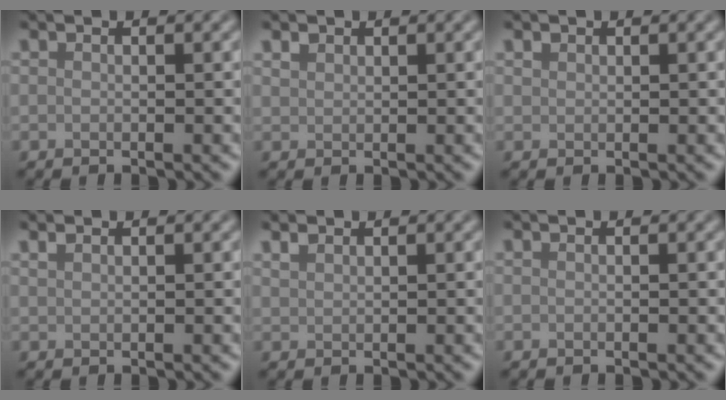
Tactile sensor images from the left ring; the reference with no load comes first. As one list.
[{"total": 1.0, "force": [0.7, 0.6, 0.2], "torque": [-0.005, 0.001, 0.015]}, {"total": 0.6, "force": [0.4, 0.5, 0.1], "torque": [0.001, -0.001, 0.009]}, {"total": 0.8, "force": [0.7, 0.3, 0.3], "torque": [-0.010, 0.002, 0.016]}, {"total": 1.1, "force": [1.0, 0.5, 0.4], "torque": [-0.013, 0.002, 0.023]}, {"total": 0.0}]